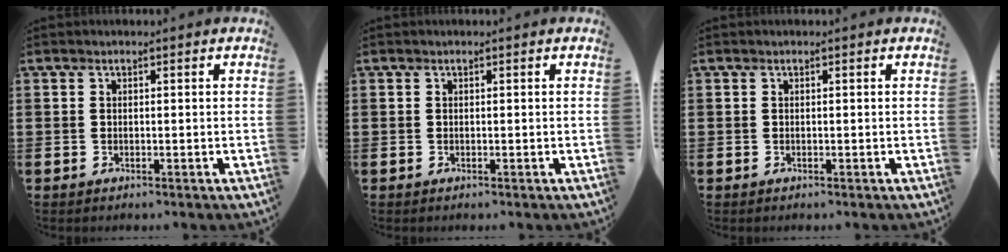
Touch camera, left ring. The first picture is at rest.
{"total": 0.0}
{"total": 0.0}